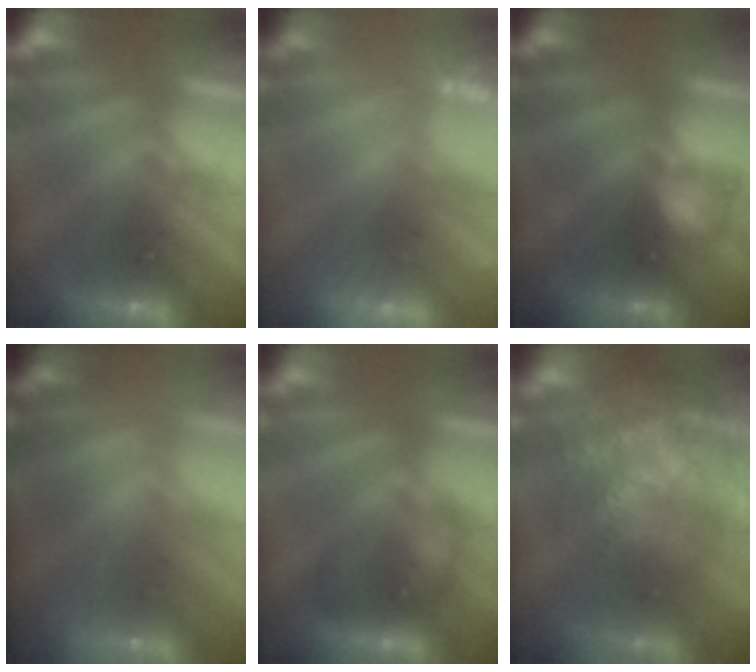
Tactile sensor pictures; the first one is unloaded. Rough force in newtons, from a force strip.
{"total": 2.5}
{"total": 2.1}
{"total": 7.0}
{"total": 1.7}
{"total": 11.8}